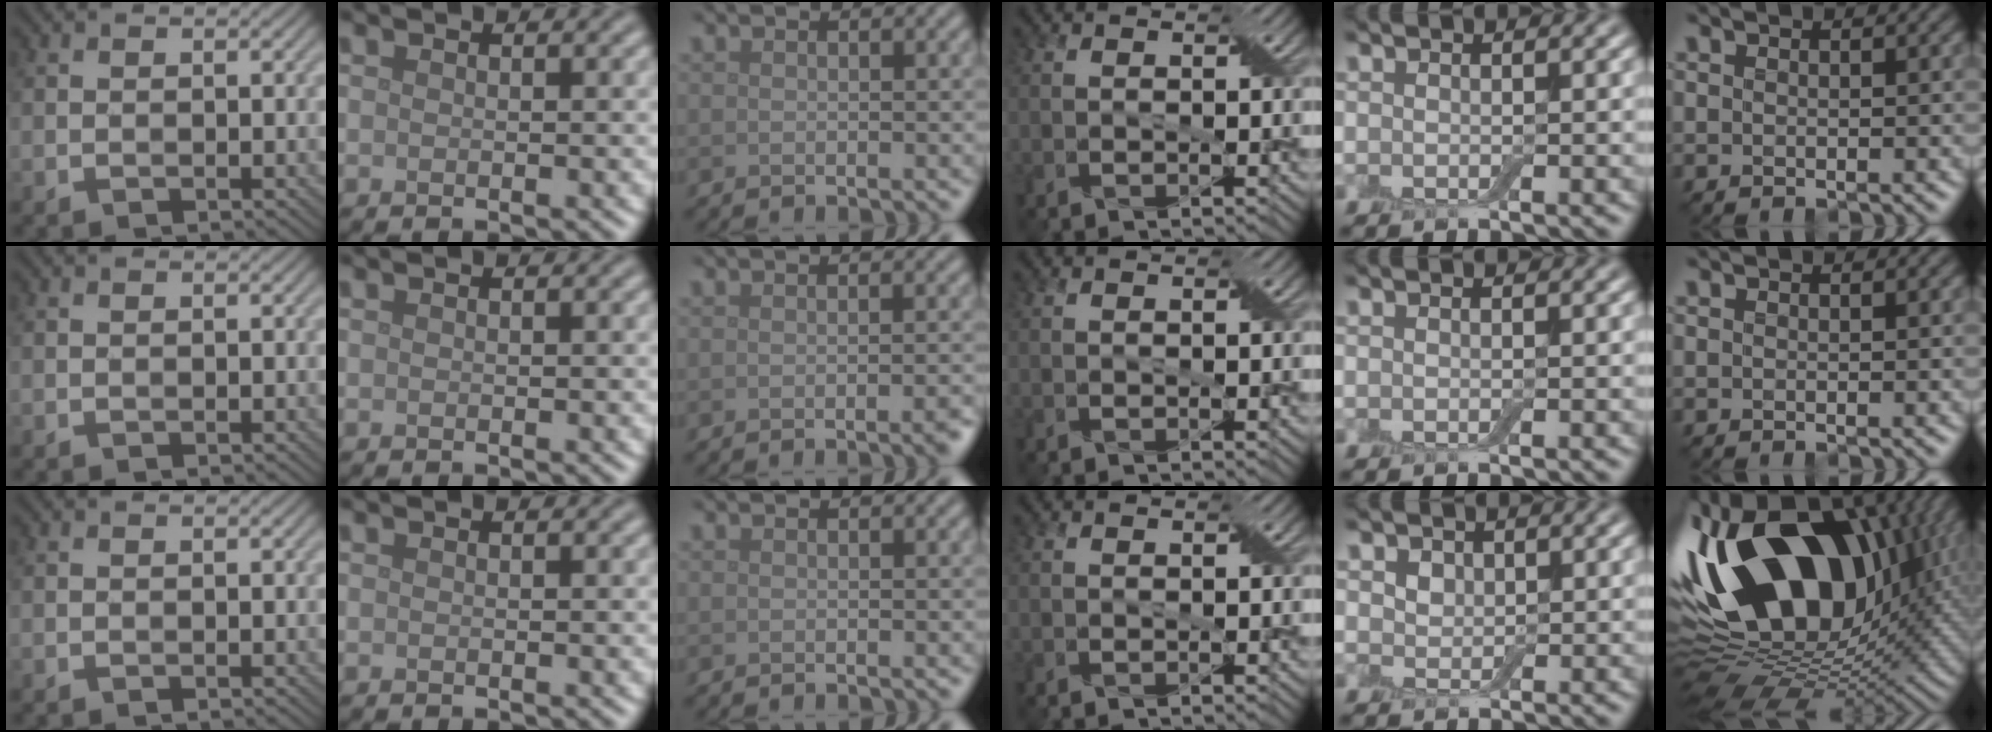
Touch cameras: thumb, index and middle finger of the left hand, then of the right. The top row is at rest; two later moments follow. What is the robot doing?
{"motion": "extract", "object": "drawer"}